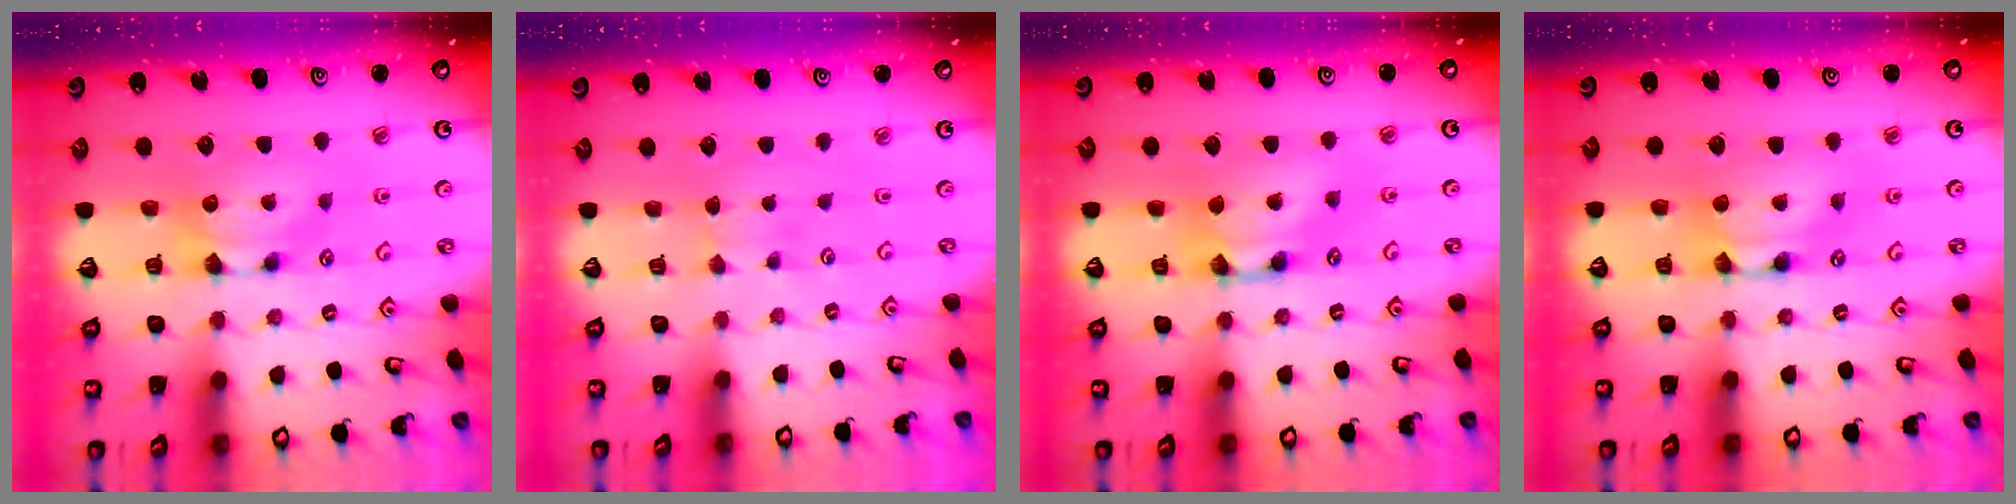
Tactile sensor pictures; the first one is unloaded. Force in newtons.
{"total": 3.2, "press": 3.2, "slide": 0.3}
{"total": 3.0, "press": 3.0, "slide": 0.2}
{"total": 2.2, "press": 2.2, "slide": 0.0}